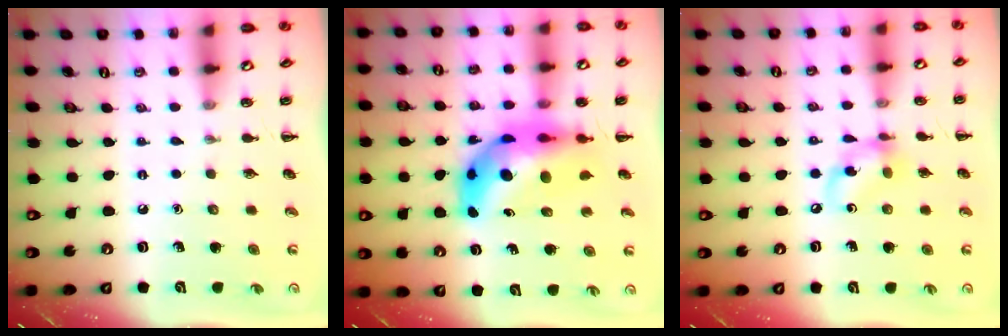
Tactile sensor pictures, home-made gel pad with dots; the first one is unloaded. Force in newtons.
{"total": 12.6, "press": 11.9, "slide": 4.1}
{"total": 9.6, "press": 9.5, "slide": 1.6}